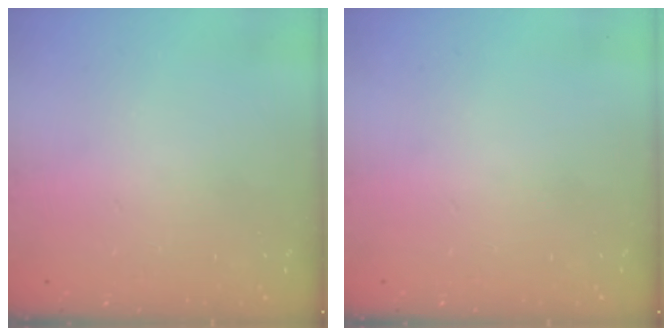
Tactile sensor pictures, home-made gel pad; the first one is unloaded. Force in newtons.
{"total": 0.0}